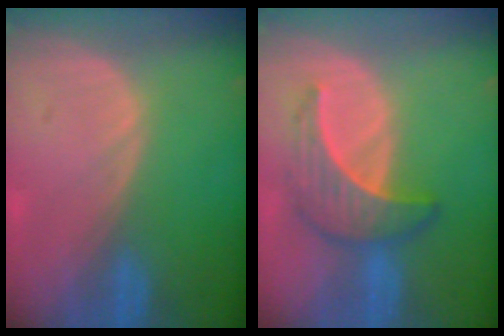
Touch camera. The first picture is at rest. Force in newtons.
{"total": 6.4, "press": 6.3, "slide": 1.0}